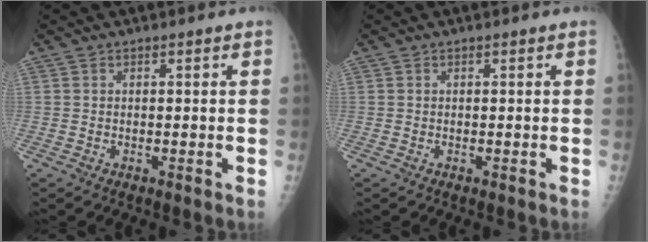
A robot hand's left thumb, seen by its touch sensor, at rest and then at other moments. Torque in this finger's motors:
{"motor_torque": [0.00, 0.00, 0.00, 0.00, 0.00]}